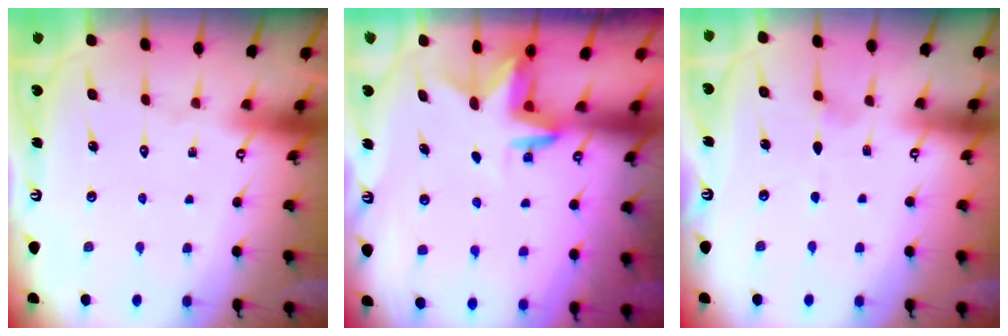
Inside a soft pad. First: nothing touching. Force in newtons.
{"total": 2.7, "press": 2.7, "slide": 0.2}
{"total": 4.6, "press": 4.3, "slide": 1.5}